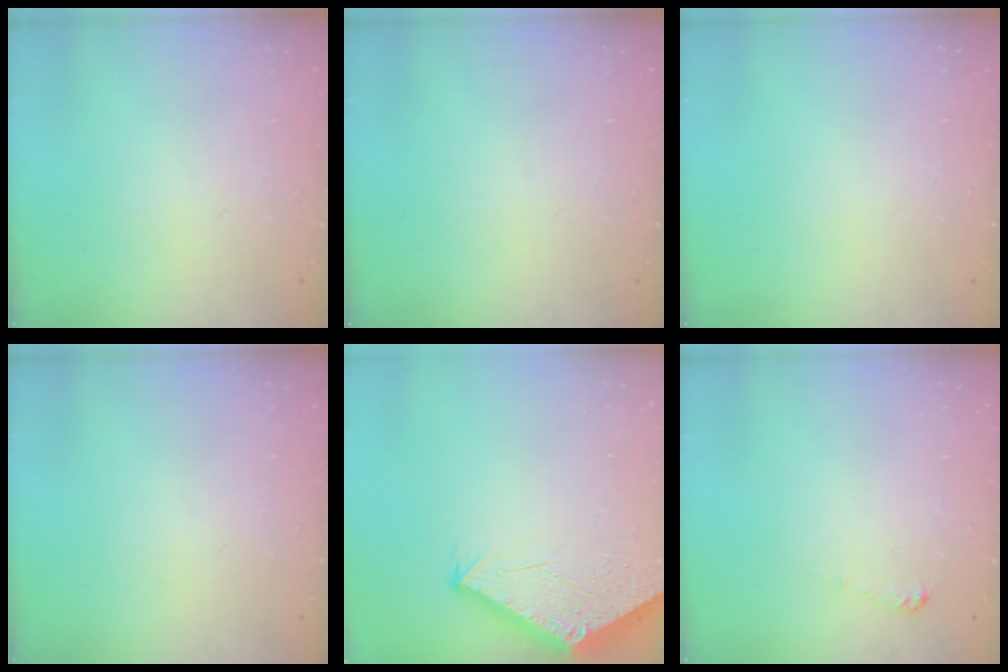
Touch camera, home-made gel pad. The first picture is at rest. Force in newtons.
{"total": 0.0}
{"total": 0.0}
{"total": 0.0}
{"total": 2.7, "press": 2.7, "slide": 0.1}
{"total": 3.9, "press": 3.9, "slide": 0.3}